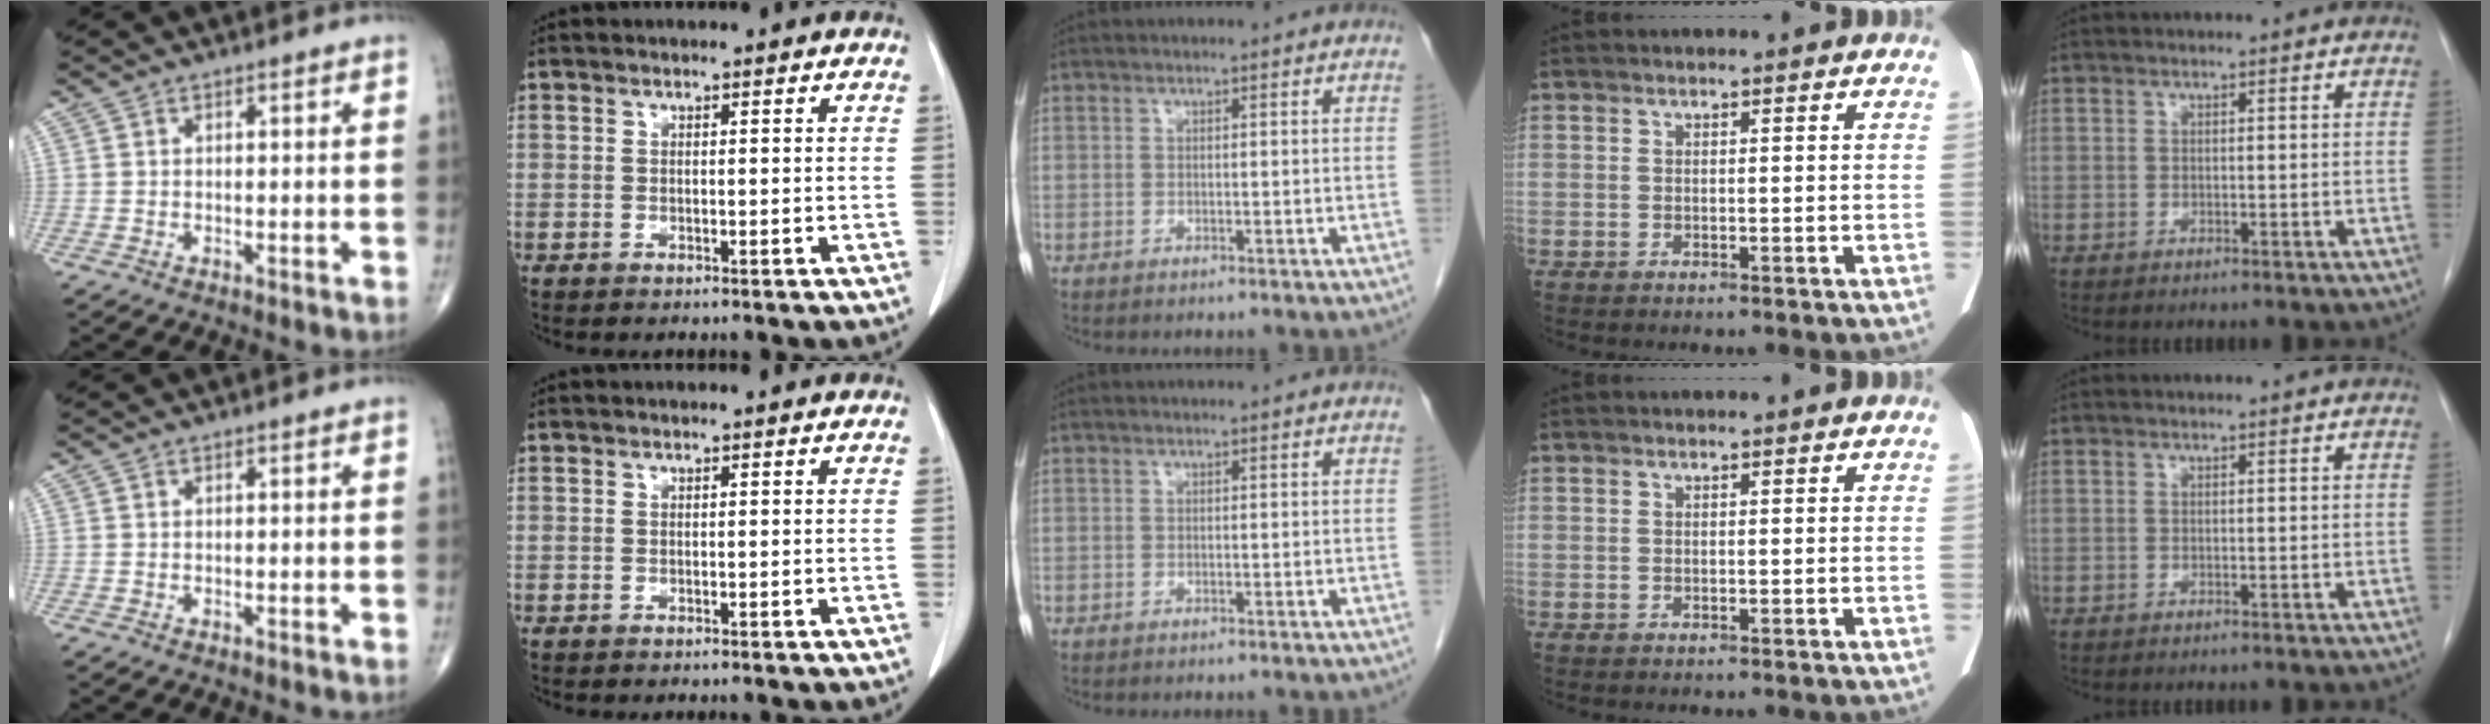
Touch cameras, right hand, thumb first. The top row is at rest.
{}